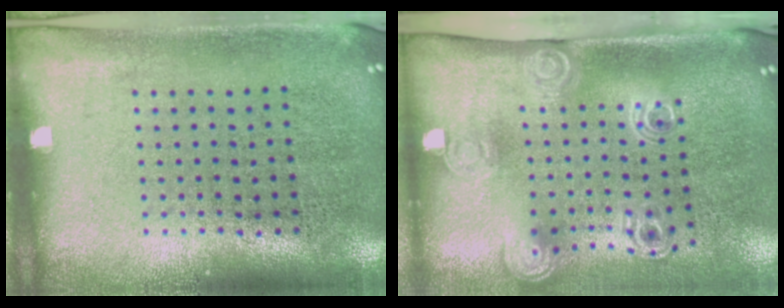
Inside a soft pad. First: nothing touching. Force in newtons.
{"total": 2.1, "press": 1.5, "slide": 1.5}